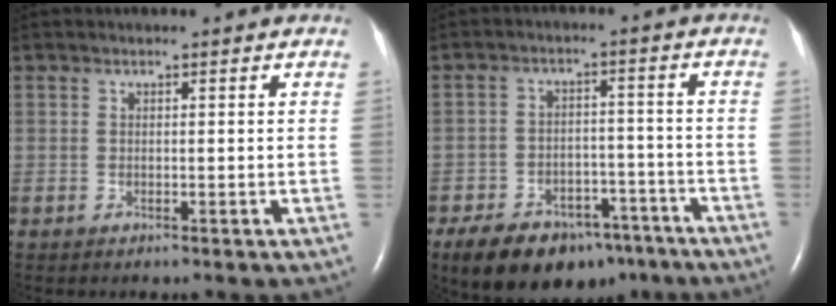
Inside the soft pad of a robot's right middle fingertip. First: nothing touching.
{"total": 15.5, "force": [-11.1, 8.0, 7.3], "torque": [-0.129, 0.005, -0.164]}